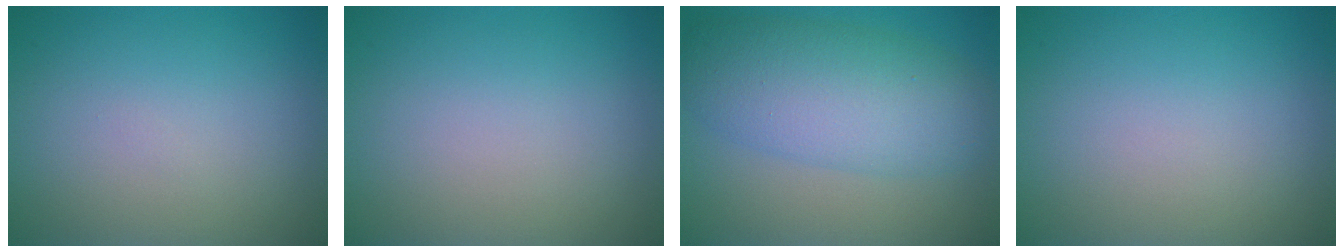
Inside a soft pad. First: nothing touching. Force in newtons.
{"total": 0.0}
{"total": 7.4, "press": 7.4, "slide": 0.2}
{"total": 0.0}